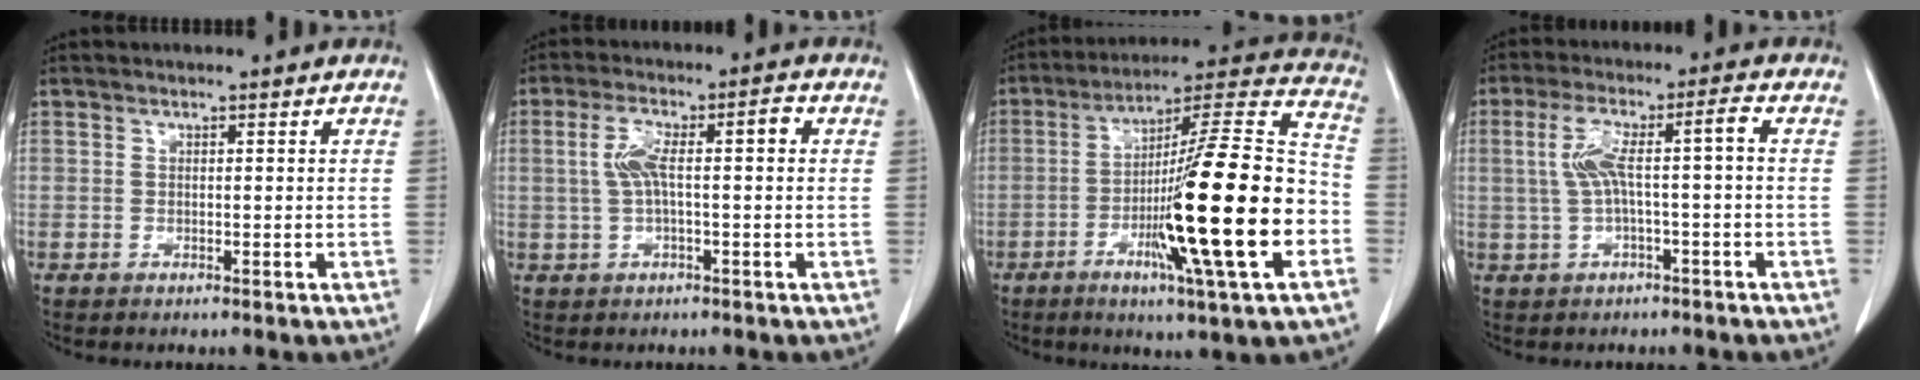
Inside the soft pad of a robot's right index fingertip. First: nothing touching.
{"total": 6.8, "force": [0.7, 1.5, 6.6], "torque": [-0.135, 0.032, 0.015]}
{"total": 23.4, "force": [-6.3, 0.4, 22.5], "torque": [-0.339, -0.012, -0.109]}
{"total": 6.9, "force": [0.3, 0.6, 6.8], "torque": [-0.143, 0.032, 0.009]}